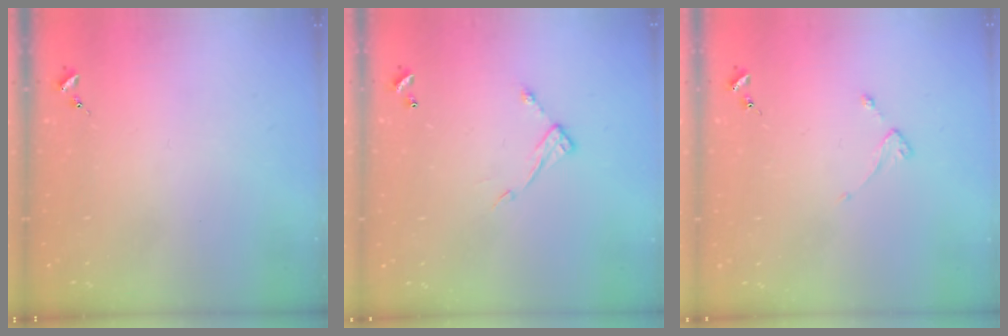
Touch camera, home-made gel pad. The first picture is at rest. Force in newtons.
{"total": 7.5, "press": 7.5, "slide": 0.2}
{"total": 2.2, "press": 2.1, "slide": 0.4}